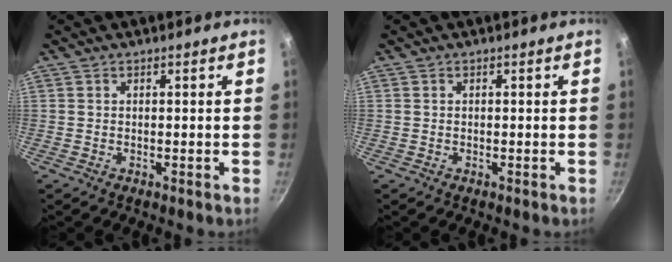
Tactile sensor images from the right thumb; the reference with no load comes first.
{"total": 0.0}